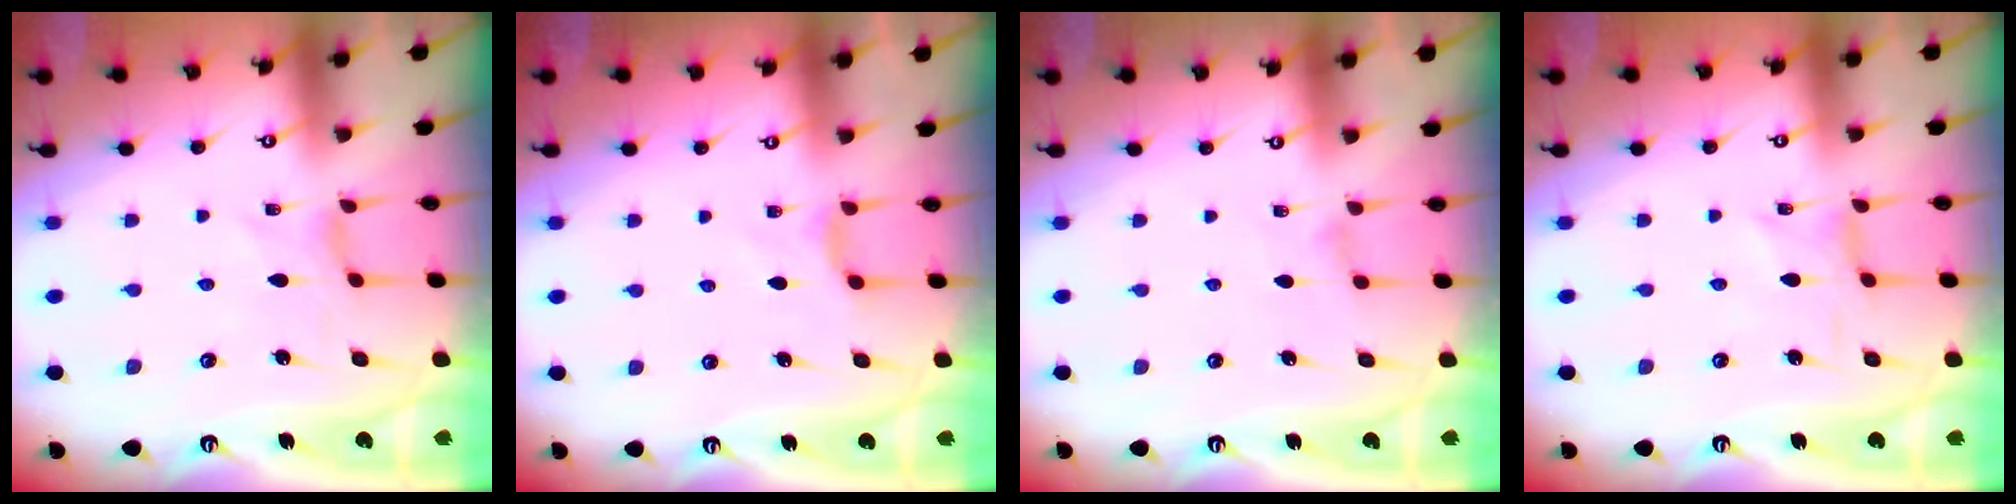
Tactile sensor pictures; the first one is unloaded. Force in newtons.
{"total": 3.3, "press": 3.2, "slide": 0.6}
{"total": 0.8, "press": 0.7, "slide": 0.3}
{"total": 0.5, "press": 0.5, "slide": 0.1}